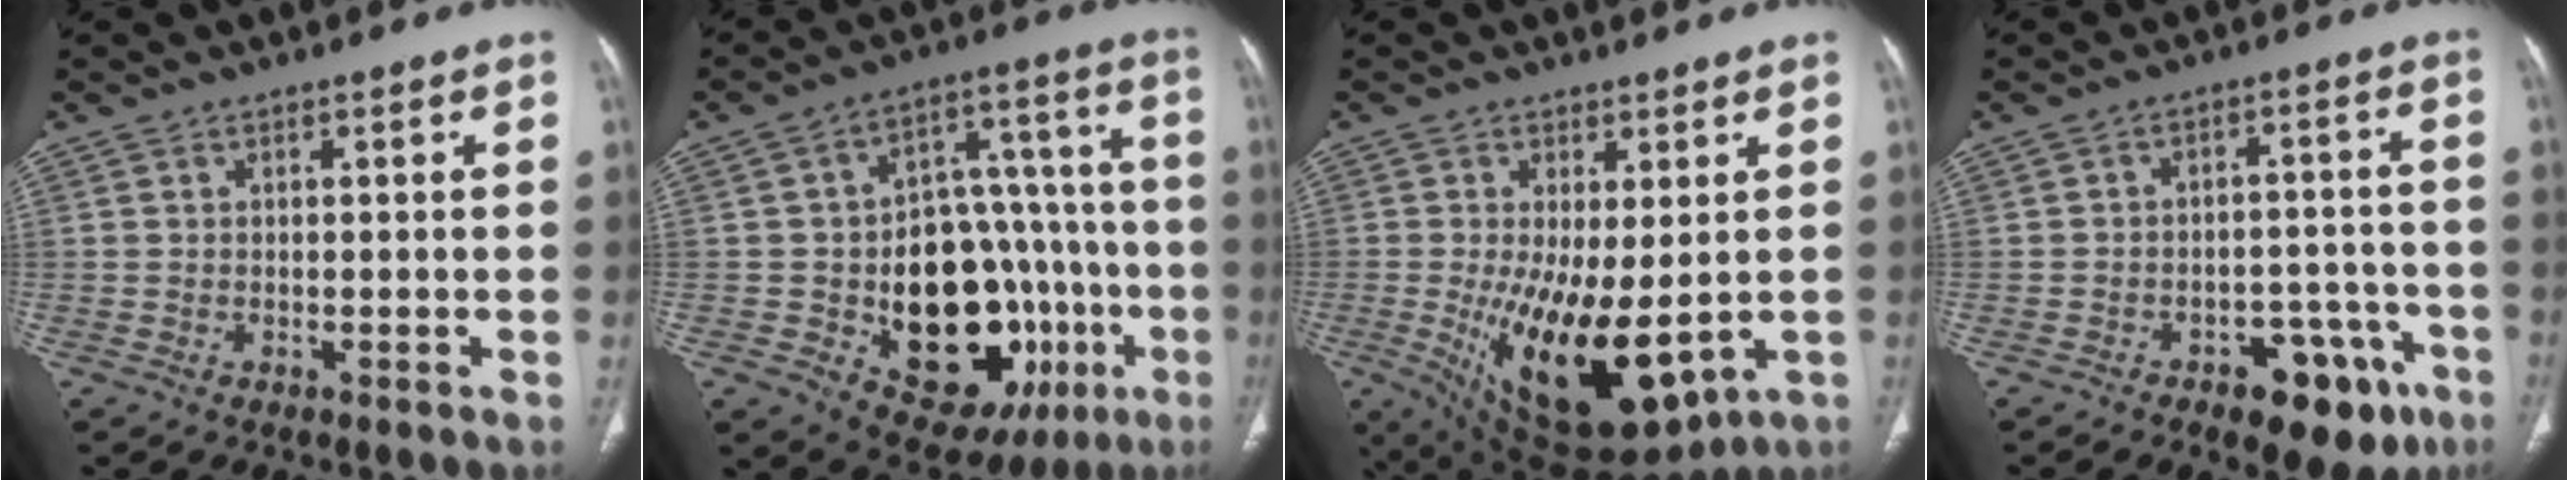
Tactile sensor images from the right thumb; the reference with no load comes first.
{"total": 27.5, "force": [-7.4, 16.6, 20.7], "torque": [-0.248, 0.040, -0.082]}
{"total": 17.0, "force": [-2.4, 7.5, 15.0], "torque": [-0.248, -0.030, -0.009]}
{"total": 12.4, "force": [-6.8, 6.6, 8.1], "torque": [-0.067, 0.044, -0.084]}